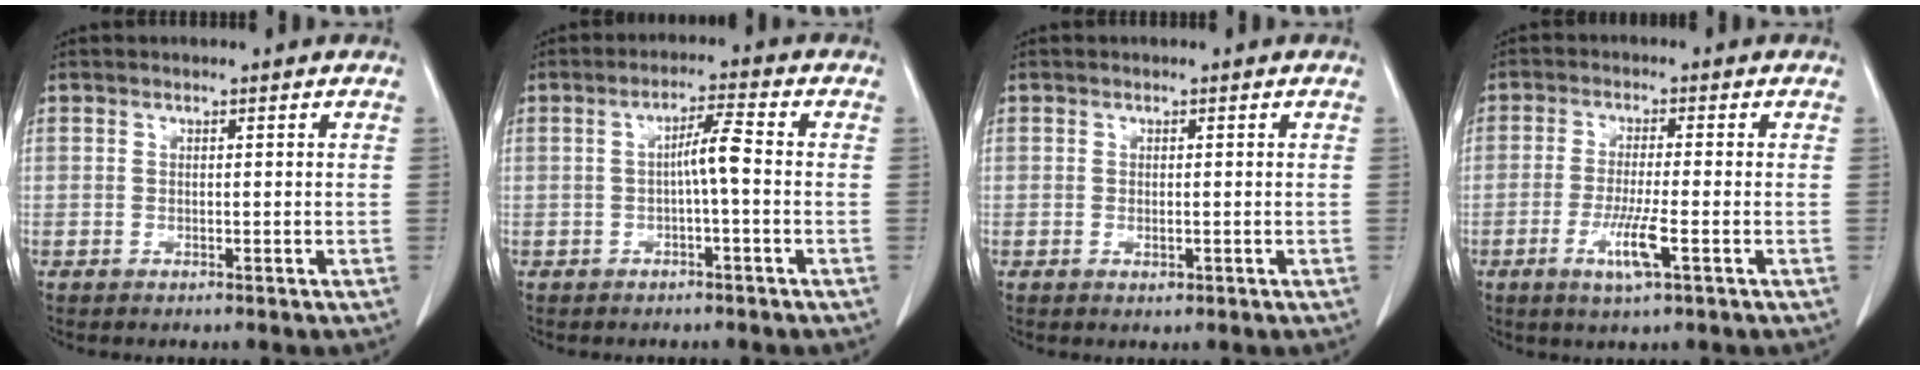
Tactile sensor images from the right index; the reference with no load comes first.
{"total": 4.2, "force": [-0.5, 0.2, 4.1], "torque": [-0.073, 0.011, -0.006]}
{"total": 1.5, "force": [-0.4, 0.7, 1.2], "torque": [-0.023, -0.002, 0.000]}
{"total": 6.2, "force": [-2.5, 0.3, 5.6], "torque": [-0.112, -0.012, -0.044]}